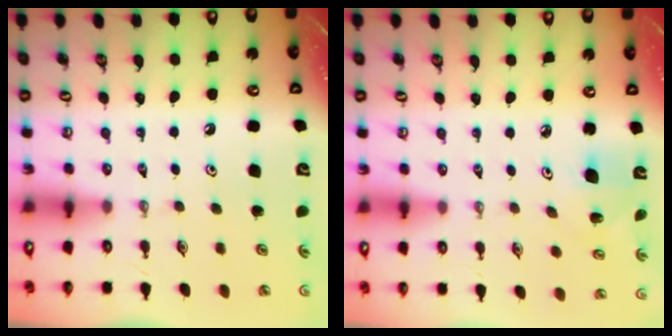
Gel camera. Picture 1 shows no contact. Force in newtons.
{"total": 7.4, "press": 7.3, "slide": 1.2}